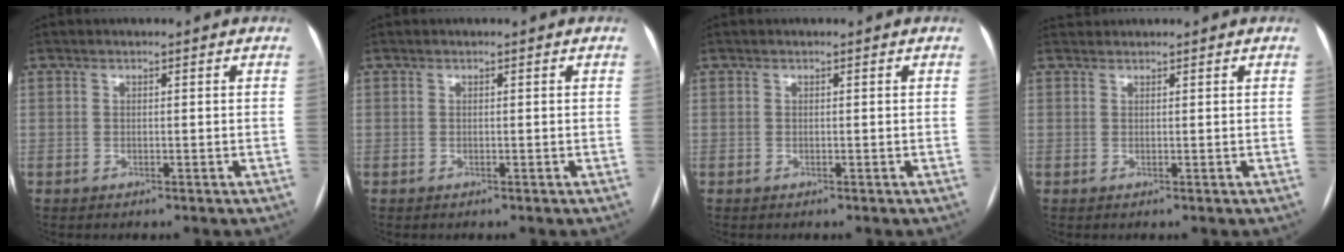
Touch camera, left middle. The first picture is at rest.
{"total": 0.0}
{"total": 0.0}
{"total": 1.1, "force": [1.1, 0.1, -0.2], "torque": [-0.004, 0.018, 0.025]}